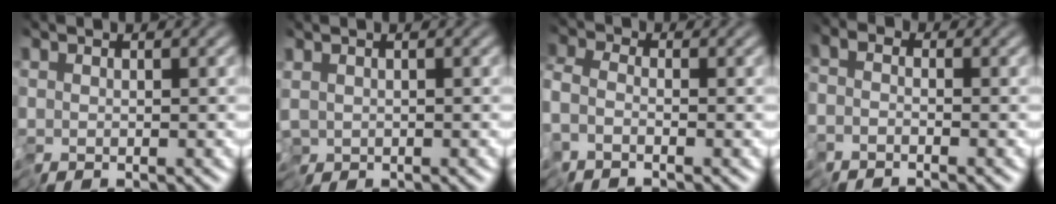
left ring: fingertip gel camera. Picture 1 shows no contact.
{"total": 1.6, "force": [-0.2, 1.0, 1.2], "torque": [-0.031, -0.005, -0.002]}
{"total": 1.9, "force": [-1.7, 0.7, 0.8], "torque": [-0.006, -0.003, -0.039]}
{"total": 1.2, "force": [-1.0, 0.4, 0.5], "torque": [0.004, -0.002, -0.025]}